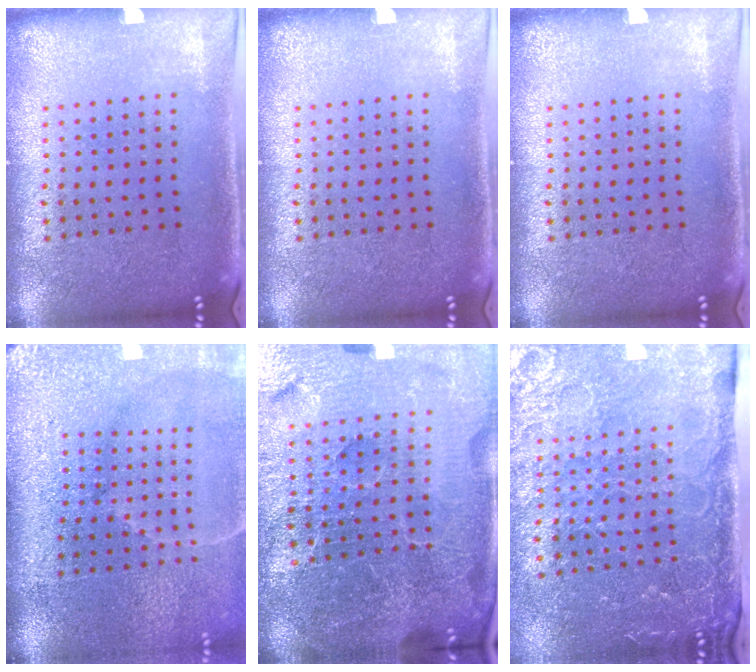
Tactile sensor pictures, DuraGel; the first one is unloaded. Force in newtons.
{"total": 0.0}
{"total": 0.0}
{"total": 5.0, "press": 4.2, "slide": 2.7}
{"total": 6.5, "press": 5.8, "slide": 3.0}
{"total": 4.1, "press": 3.6, "slide": 2.0}